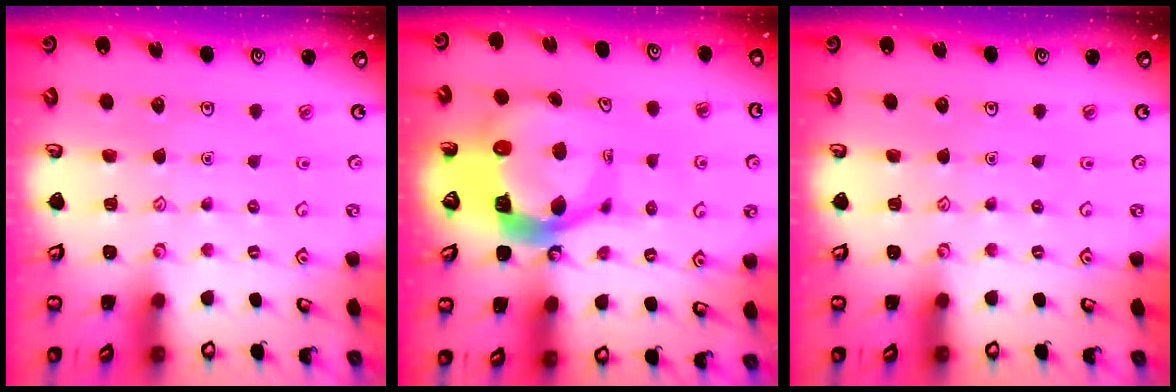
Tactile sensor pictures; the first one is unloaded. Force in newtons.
{"total": 10.9, "press": 10.7, "slide": 1.7}
{"total": 0.0}